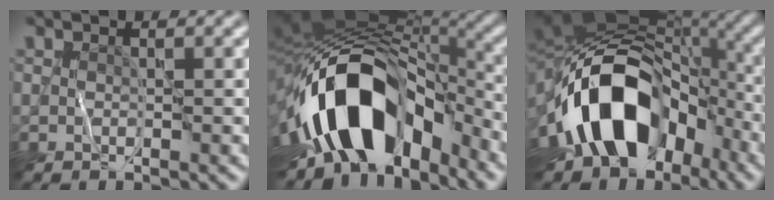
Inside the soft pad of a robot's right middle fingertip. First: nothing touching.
{"total": 14.3, "force": [-5.1, 8.4, 10.3], "torque": [-0.173, 0.010, -0.088]}
{"total": 14.8, "force": [-5.4, 9.6, 9.9], "torque": [-0.150, 0.010, -0.099]}